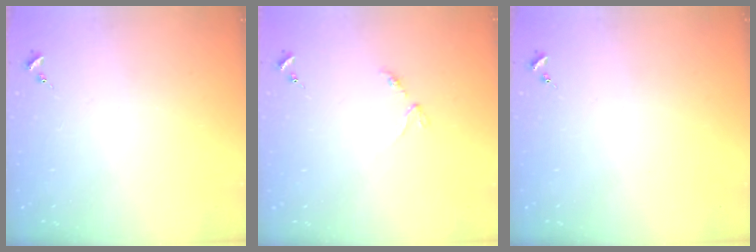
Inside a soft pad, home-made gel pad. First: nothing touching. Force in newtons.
{"total": 2.8, "press": 2.8, "slide": 0.5}
{"total": 0.0}